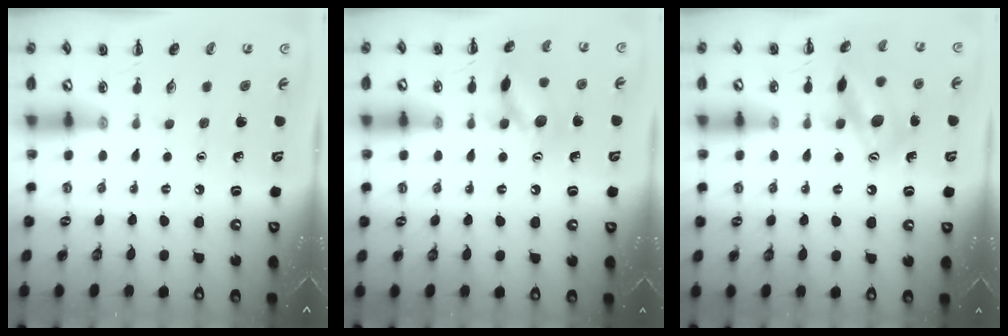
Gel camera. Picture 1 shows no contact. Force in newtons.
{"total": 12.4, "press": 12.3, "slide": 0.9}
{"total": 15.1, "press": 15.0, "slide": 1.6}